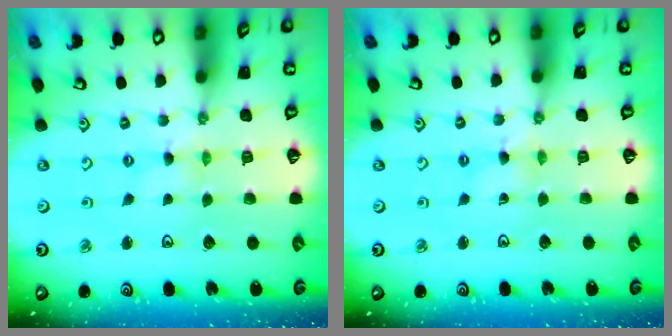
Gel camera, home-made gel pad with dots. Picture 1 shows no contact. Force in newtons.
{"total": 1.3, "press": 1.3, "slide": 0.3}